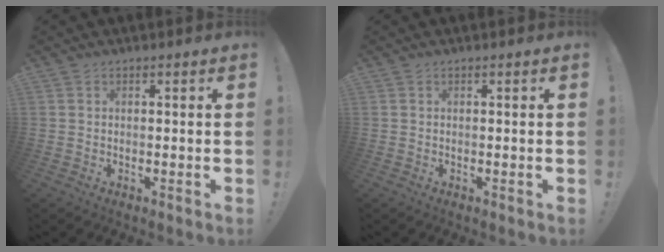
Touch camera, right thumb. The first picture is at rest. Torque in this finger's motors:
{"motor_torque": [0.00, 0.00, 0.00, 0.00, 0.00]}